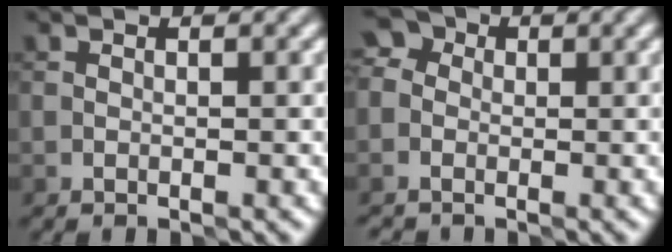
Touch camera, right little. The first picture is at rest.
{"total": 2.9, "force": [-0.9, 2.7, 0.5], "torque": [0.007, 0.023, -0.029]}